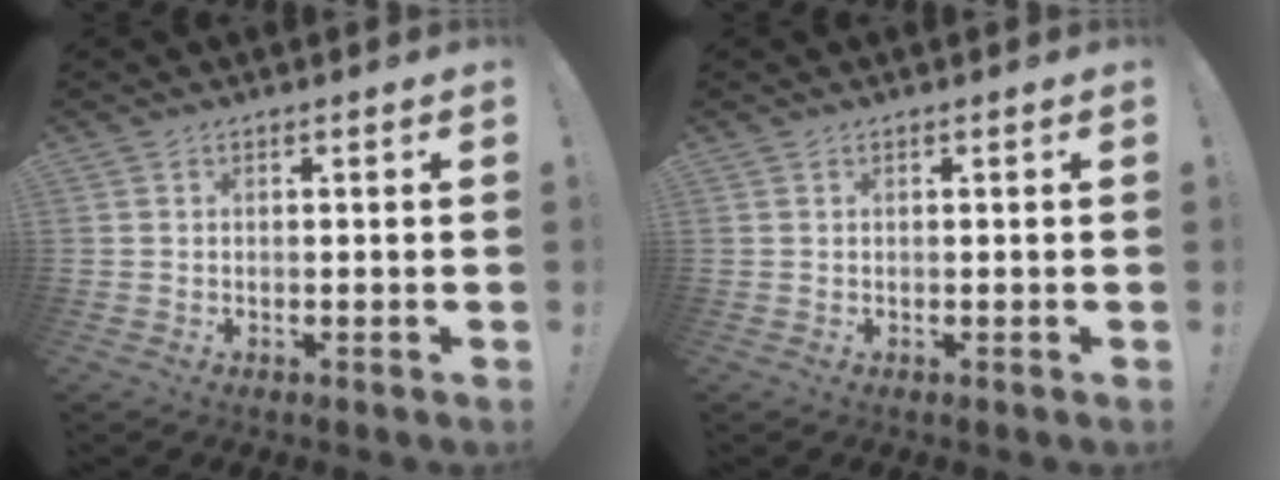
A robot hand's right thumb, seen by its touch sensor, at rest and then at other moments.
{"total": 0.0}